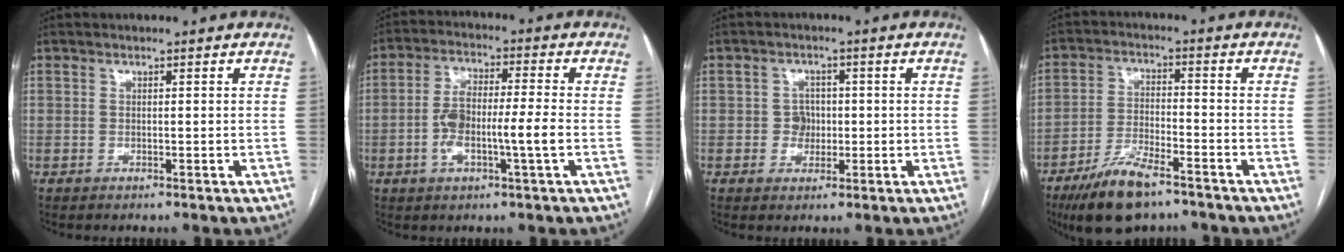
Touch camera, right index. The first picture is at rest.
{"total": 8.3, "force": [-1.8, 1.1, 8.1], "torque": [-0.161, 0.017, -0.035]}
{"total": 3.1, "force": [-0.2, 2.9, 1.0], "torque": [-0.008, 0.010, 0.000]}
{"total": 10.1, "force": [-7.1, 2.8, 6.5], "torque": [-0.128, -0.016, -0.127]}